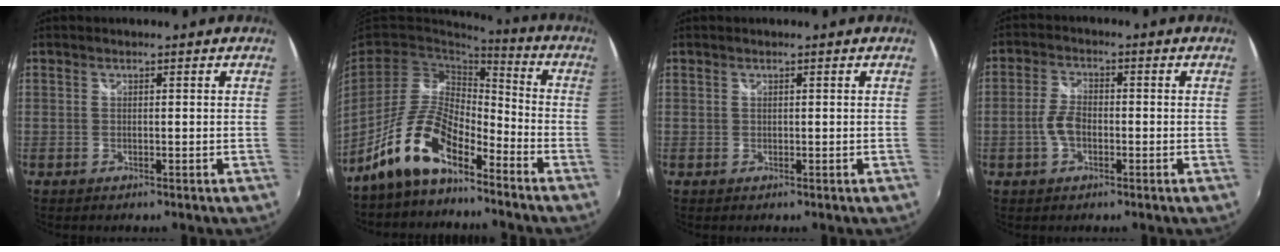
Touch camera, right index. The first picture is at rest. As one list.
[{"total": 13.2, "force": [-9.2, 4.6, 8.2], "torque": [-0.172, 0.007, -0.178]}, {"total": 0.0}, {"total": 4.7, "force": [-1.5, 2.7, 3.6], "torque": [-0.078, 0.007, -0.026]}]